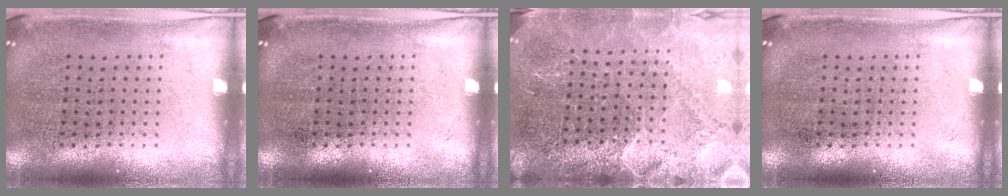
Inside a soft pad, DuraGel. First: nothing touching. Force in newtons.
{"total": 0.0}
{"total": 3.4, "press": 3.0, "slide": 1.6}
{"total": 0.0}